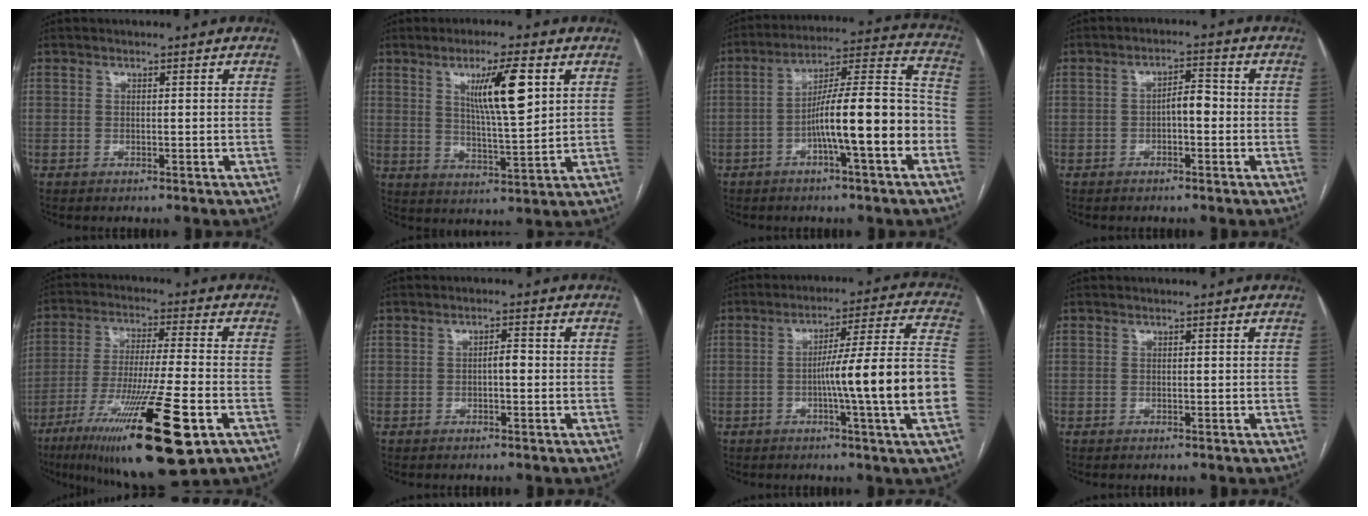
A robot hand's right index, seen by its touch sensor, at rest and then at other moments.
{"total": 9.9, "force": [3.7, 1.0, 9.1], "torque": [-0.155, -0.004, 0.064]}
{"total": 15.0, "force": [-4.7, 0.9, 14.2], "torque": [-0.223, 0.023, -0.075]}
{"total": 3.5, "force": [-0.7, 1.3, 3.1], "torque": [-0.046, 0.015, -0.011]}
{"total": 20.8, "force": [-10.2, 1.9, 18.1], "torque": [-0.300, -0.046, -0.169]}
{"total": 1.8, "force": [-0.3, 0.5, 1.7], "torque": [-0.025, 0.005, -0.007]}
{"total": 16.2, "force": [-3.5, -1.4, 15.7], "torque": [-0.237, 0.009, -0.060]}
{"total": 0.0}